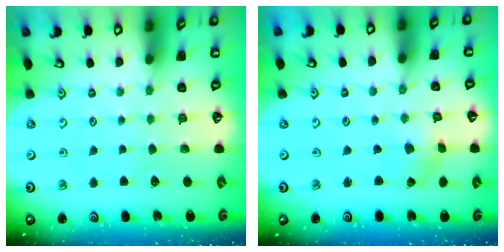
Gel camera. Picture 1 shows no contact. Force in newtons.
{"total": 1.2, "press": 1.2, "slide": 0.2}